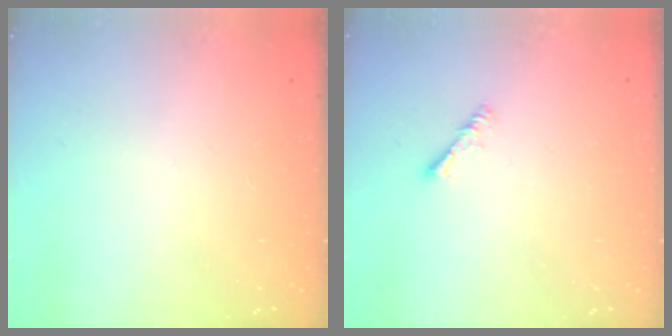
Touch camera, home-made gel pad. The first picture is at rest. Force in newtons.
{"total": 2.3, "press": 2.3, "slide": 0.4}